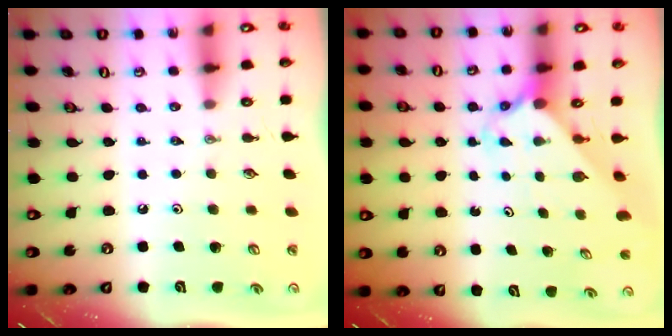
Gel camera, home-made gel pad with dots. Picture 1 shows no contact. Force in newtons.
{"total": 2.4, "press": 2.3, "slide": 0.2}